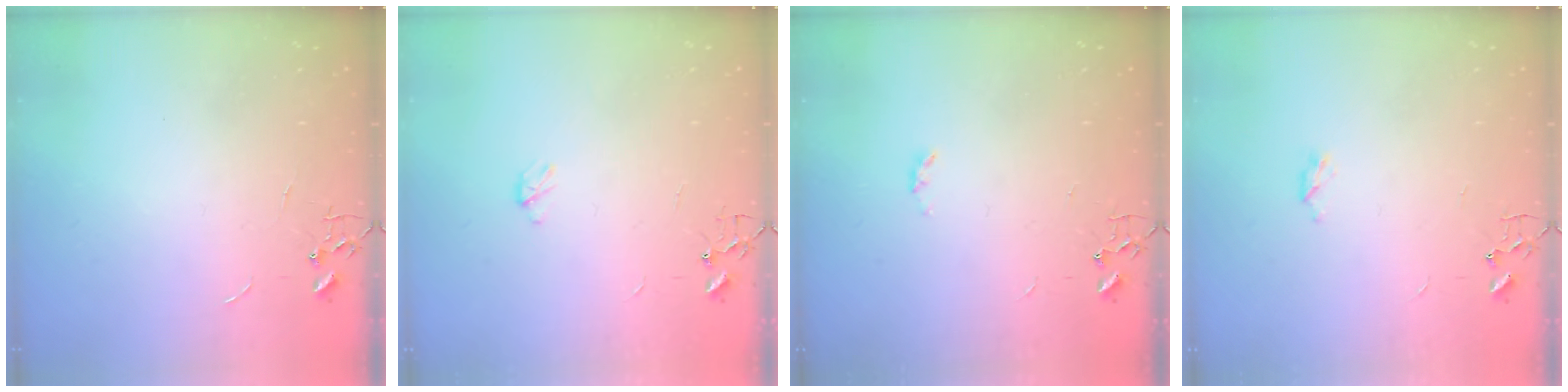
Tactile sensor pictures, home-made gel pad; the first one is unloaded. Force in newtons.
{"total": 2.9, "press": 2.9, "slide": 0.4}
{"total": 2.5, "press": 2.4, "slide": 0.4}
{"total": 3.5, "press": 3.4, "slide": 0.6}